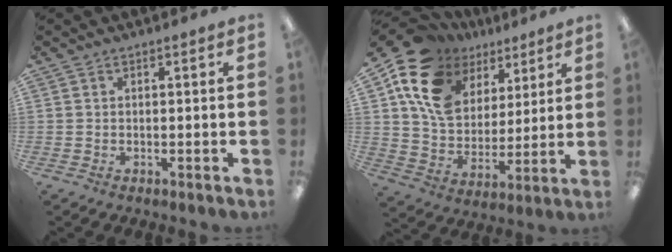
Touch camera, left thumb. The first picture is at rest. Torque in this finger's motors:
{"motor_torque": [0.91, 1.69, 1.11, -1.66, 0.17]}